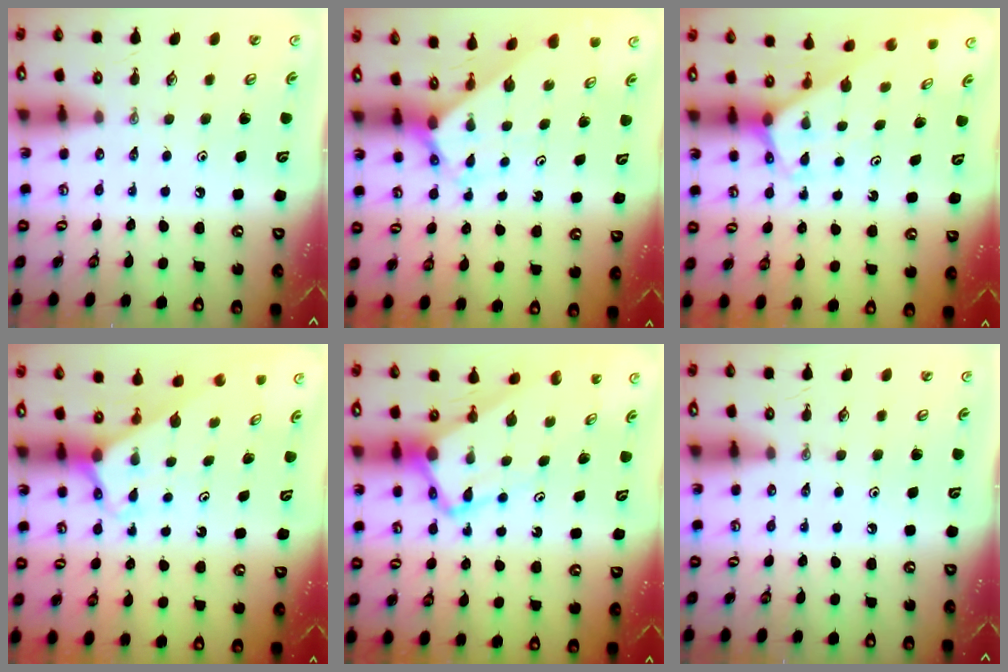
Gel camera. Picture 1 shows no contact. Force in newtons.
{"total": 2.2, "press": 2.2, "slide": 0.2}
{"total": 2.5, "press": 2.5, "slide": 0.1}
{"total": 2.6, "press": 2.6, "slide": 0.2}
{"total": 7.2, "press": 7.1, "slide": 0.6}
{"total": 0.0}